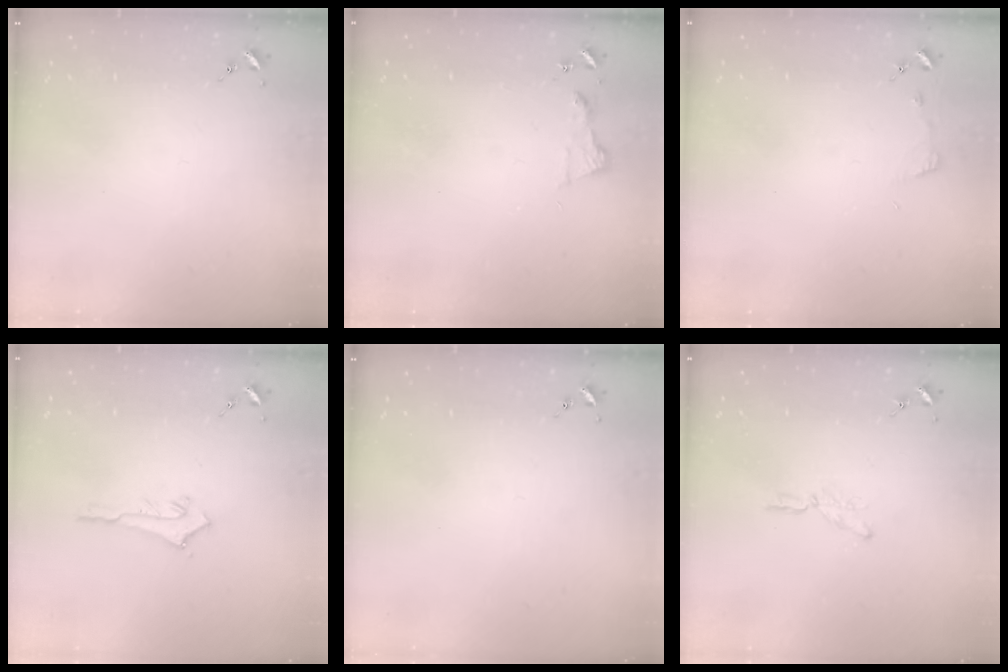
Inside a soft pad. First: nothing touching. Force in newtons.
{"total": 5.2, "press": 5.2, "slide": 0.4}
{"total": 2.9, "press": 2.9, "slide": 0.3}
{"total": 5.3, "press": 5.3, "slide": 0.4}
{"total": 0.0}
{"total": 6.5, "press": 6.5, "slide": 0.4}